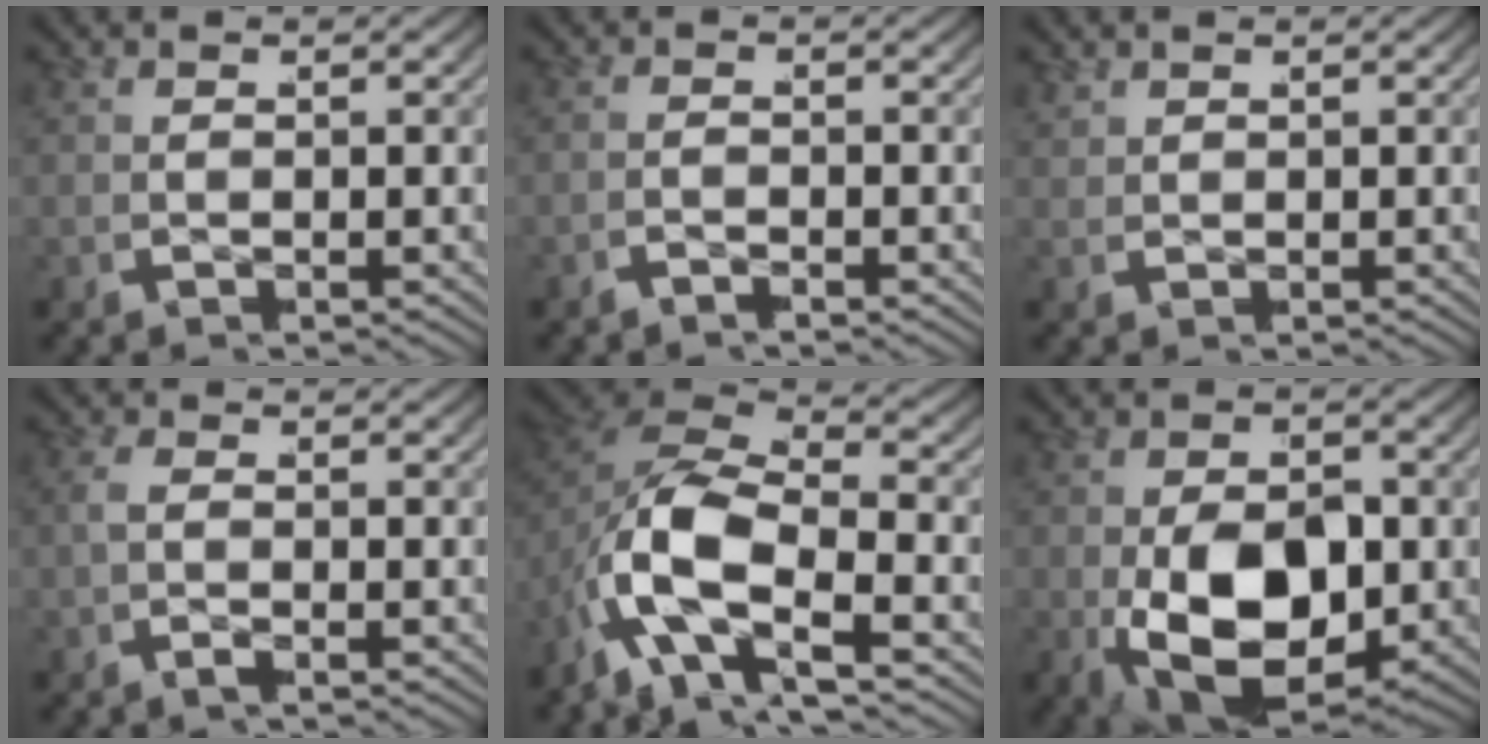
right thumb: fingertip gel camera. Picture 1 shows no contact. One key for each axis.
{"total": 1.2, "fx": -1.1, "fy": -0.3, "fz": -0.4, "tx": 0.008, "ty": 0.005, "tz": -0.029}
{"total": 0.9, "fx": 0.9, "fy": 0.1, "fz": 0.0, "tx": -0.002, "ty": 0.003, "tz": 0.021}
{"total": 1.3, "fx": -0.3, "fy": 0.8, "fz": 1.0, "tx": -0.029, "ty": -0.001, "tz": -0.009}
{"total": 10.9, "fx": -0.9, "fy": 7.5, "fz": 7.9, "tx": -0.217, "ty": -0.031, "tz": -0.016}
{"total": 12.2, "fx": -2.5, "fy": 7.3, "fz": 9.4, "tx": -0.205, "ty": -0.064, "tz": -0.009}